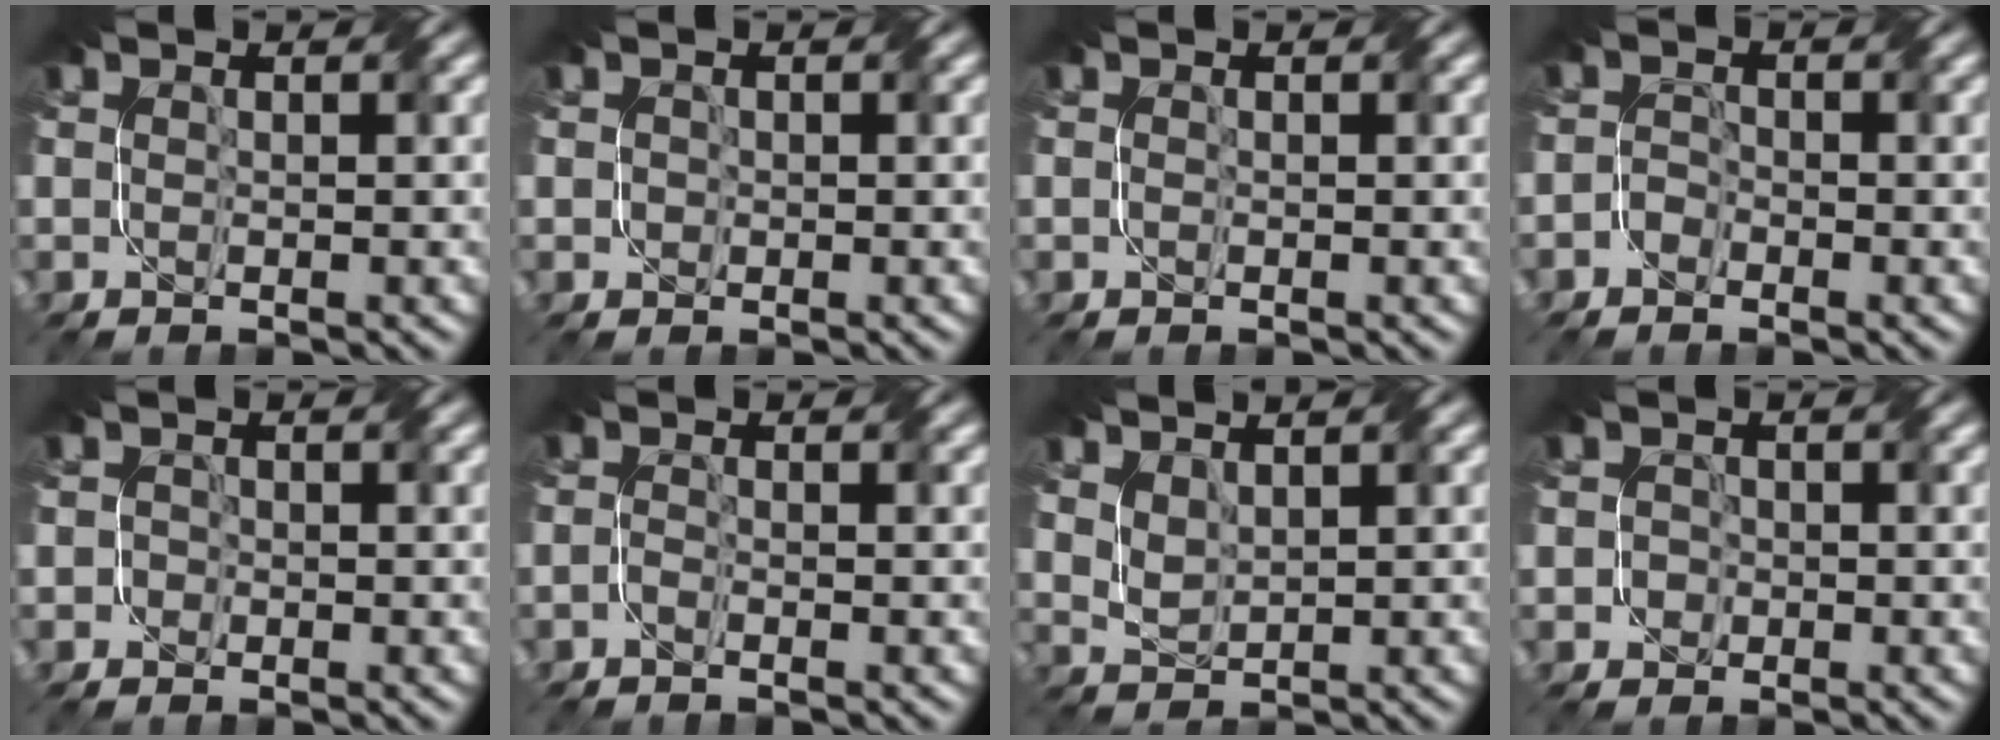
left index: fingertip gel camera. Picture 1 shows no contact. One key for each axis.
{"total": 0.6, "fx": 0.0, "fy": 0.6, "fz": 0.1, "tx": 0.000, "ty": 0.005, "tz": -0.001}
{"total": 0.0}
{"total": 1.3, "fx": -1.3, "fy": 0.1, "fz": -0.1, "tx": 0.008, "ty": 0.007, "tz": -0.030}
{"total": 0.9, "fx": -0.5, "fy": 0.7, "fz": 0.0, "tx": 0.013, "ty": 0.008, "tz": -0.015}
{"total": 1.0, "fx": -0.9, "fy": -0.3, "fz": 0.2, "tx": -0.004, "ty": 0.003, "tz": -0.022}
{"total": 1.5, "fx": 1.2, "fy": 0.4, "fz": 0.8, "tx": -0.030, "ty": 0.002, "tz": 0.033}
{"total": 1.0, "fx": -0.5, "fy": 0.8, "fz": 0.2, "tx": 0.011, "ty": 0.009, "tz": -0.013}